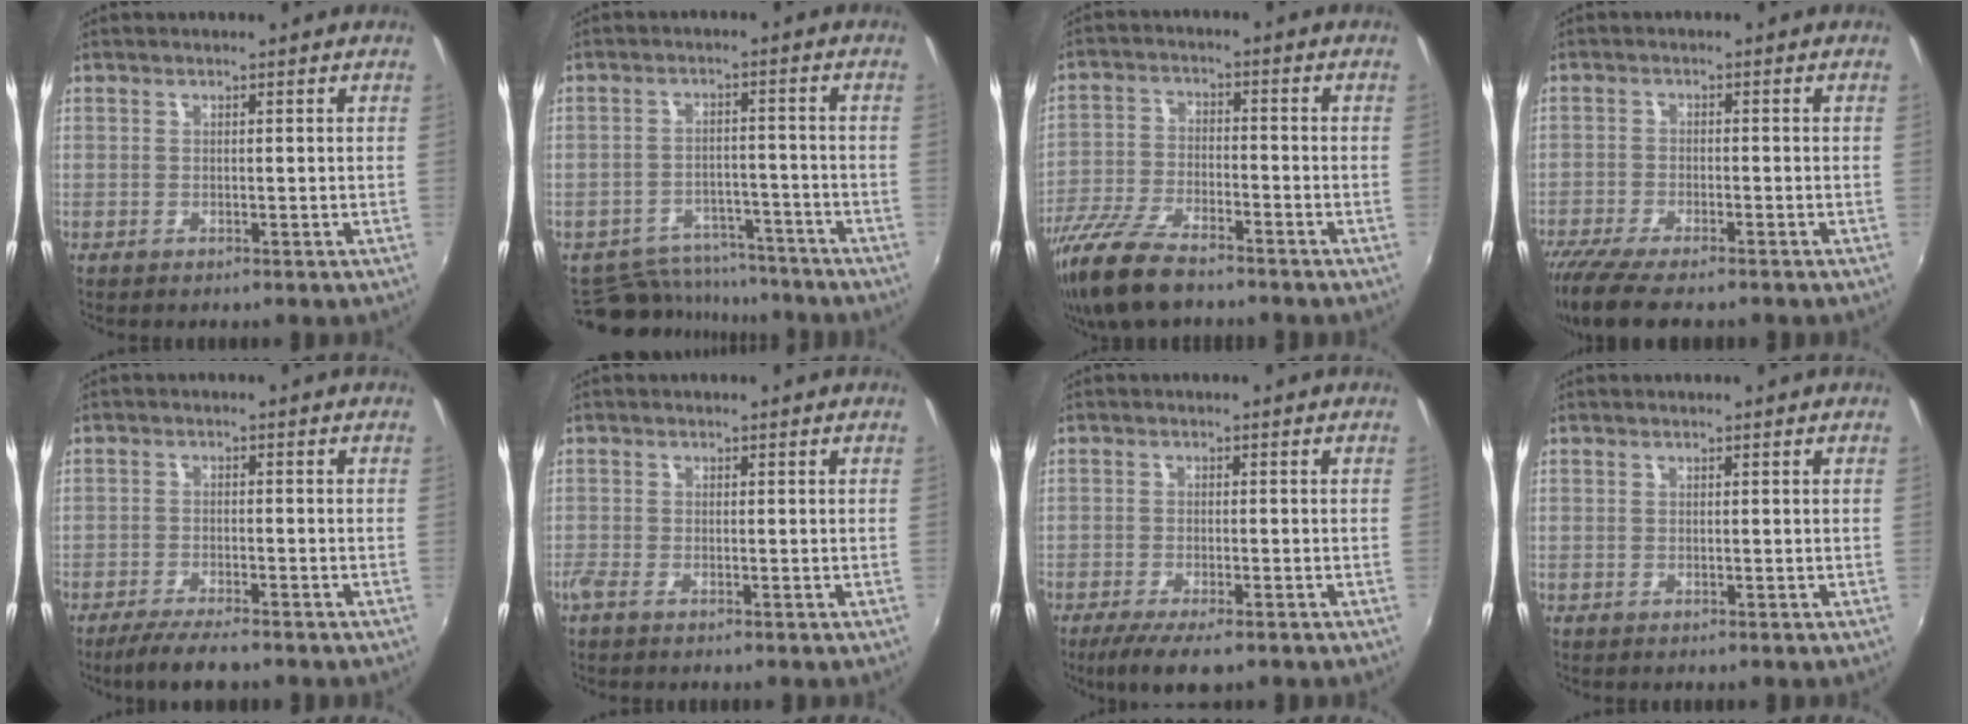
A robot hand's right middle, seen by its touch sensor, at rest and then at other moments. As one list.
[{"total": 12.8, "force": [-11.2, 5.4, 3.1], "torque": [-0.078, 0.020, -0.149]}, {"total": 13.8, "force": [-10.8, 4.0, 7.8], "torque": [-0.178, -0.031, -0.208]}, {"total": 10.0, "force": [-8.2, 2.0, 5.4], "torque": [-0.130, -0.041, -0.147]}, {"total": 6.4, "force": [-5.3, 0.8, 3.4], "torque": [-0.084, -0.016, -0.093]}, {"total": 0.6, "force": [-0.3, 0.1, 0.5], "torque": [-0.011, -0.002, -0.008]}, {"total": 6.9, "force": [-4.9, 1.6, 4.6], "torque": [-0.107, -0.026, -0.085]}, {"total": 0.0}]